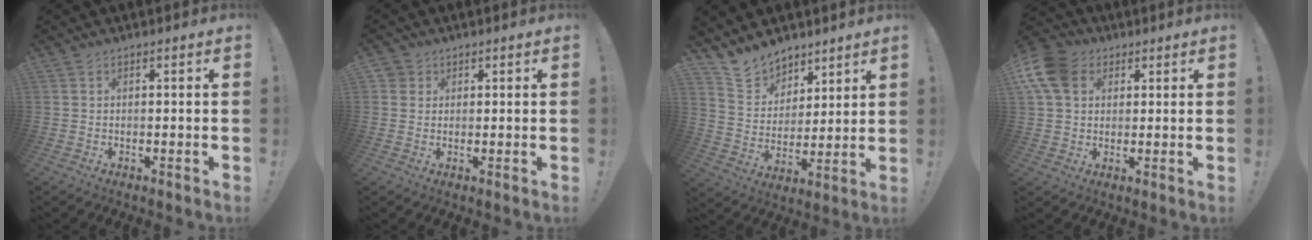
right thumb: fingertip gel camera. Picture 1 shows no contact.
{"total": 2.5, "force": [1.5, 2.0, 0.2], "torque": [-0.003, -0.005, 0.027]}
{"total": 11.3, "force": [9.4, 6.2, 1.0], "torque": [-0.042, -0.079, 0.186]}
{"total": 11.8, "force": [4.1, 9.0, 6.4], "torque": [-0.129, -0.013, 0.080]}